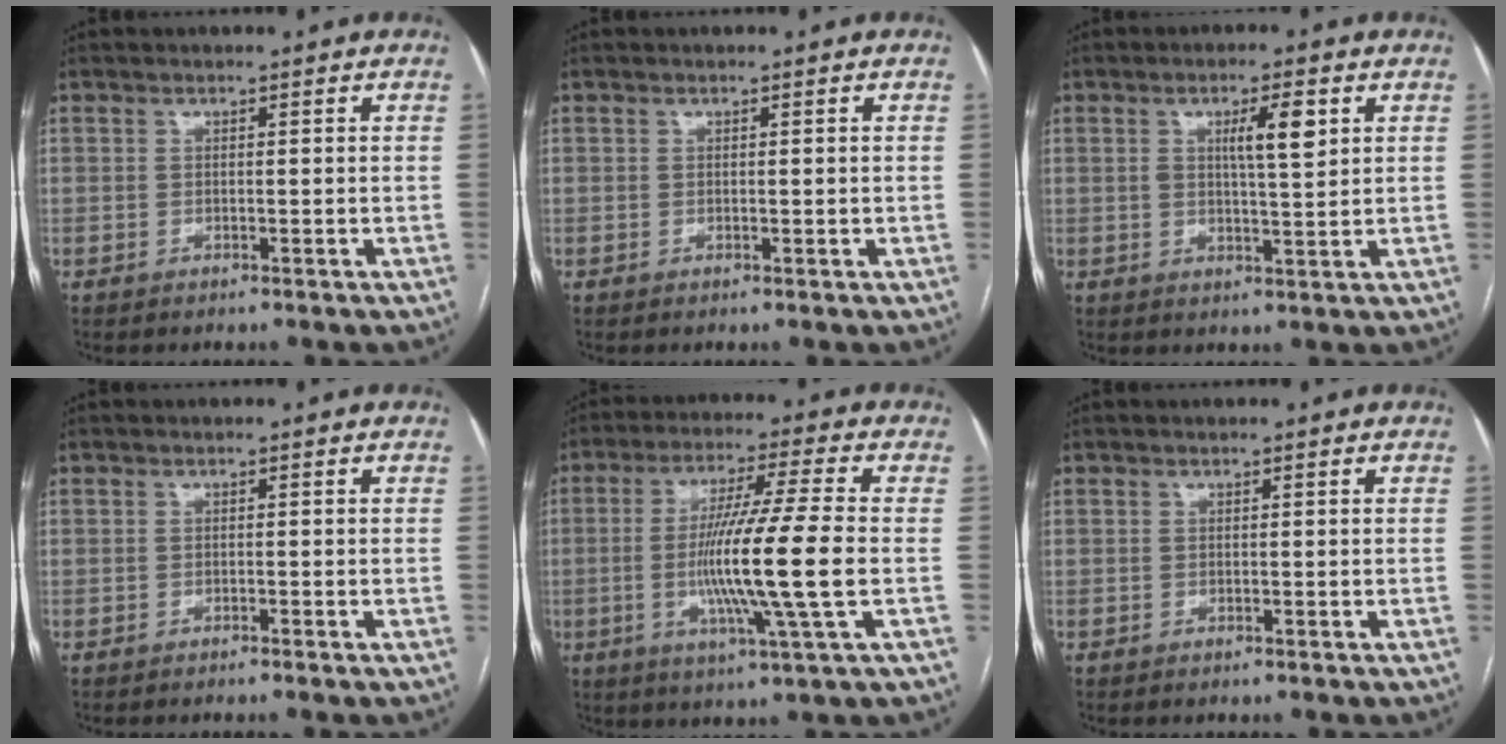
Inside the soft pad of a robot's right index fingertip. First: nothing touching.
{"total": 0.0}
{"total": 5.4, "force": [1.8, 0.7, 5.0], "torque": [-0.086, 0.005, 0.031]}
{"total": 0.7, "force": [-0.6, -0.2, 0.4], "torque": [-0.007, 0.002, -0.011]}
{"total": 14.1, "force": [-1.9, -1.1, 13.9], "torque": [-0.261, -0.014, -0.041]}
{"total": 0.0}